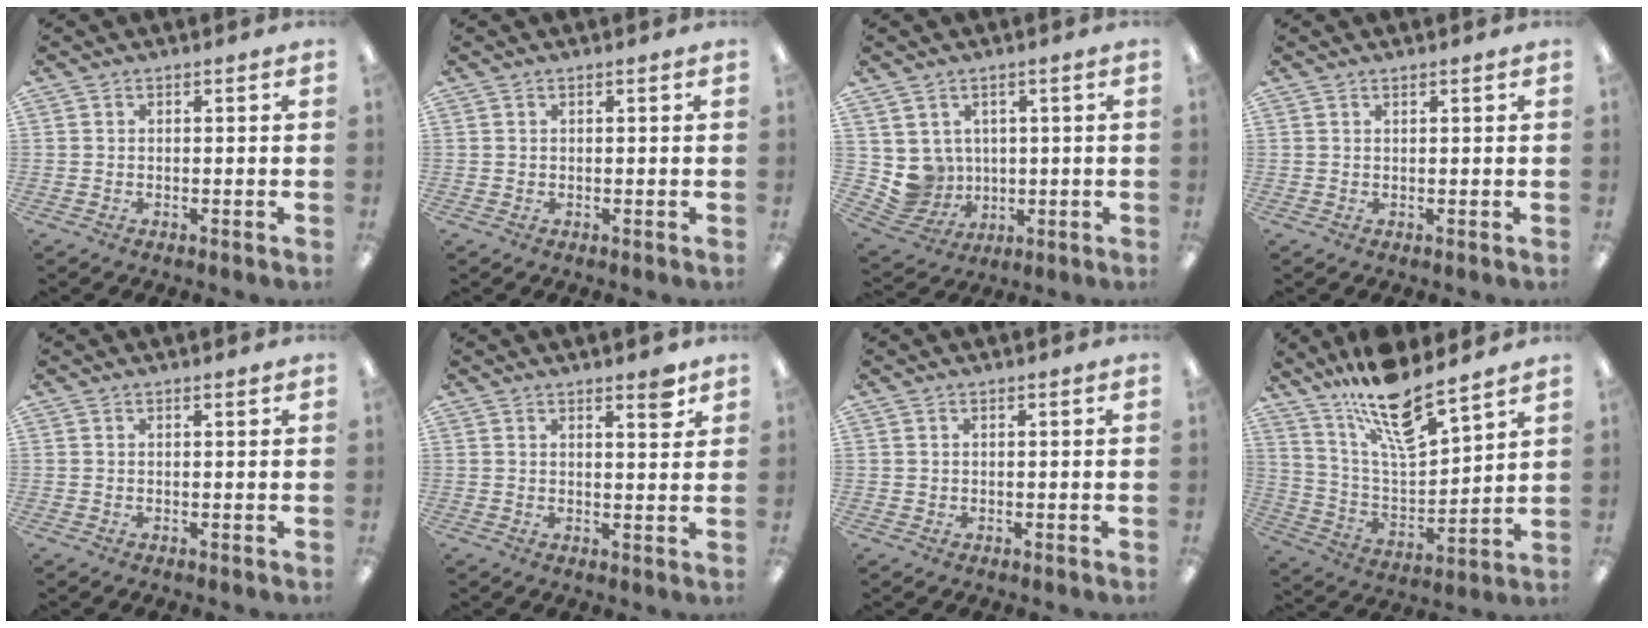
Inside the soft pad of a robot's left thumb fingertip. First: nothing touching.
{"total": 0.0}
{"total": 6.8, "force": [2.3, 6.4, 0.4], "torque": [-0.042, -0.020, 0.053]}
{"total": 0.6, "force": [0.6, 0.0, 0.3], "torque": [-0.006, 0.001, 0.010]}
{"total": 0.5, "force": [0.4, 0.0, 0.3], "torque": [-0.006, 0.001, 0.008]}
{"total": 4.2, "force": [3.2, 1.0, 2.5], "torque": [-0.026, -0.020, 0.049]}
{"total": 0.5, "force": [0.4, 0.3, 0.0], "torque": [0.000, 0.003, 0.007]}
{"total": 16.2, "force": [12.8, 4.1, 9.1], "torque": [-0.165, -0.081, 0.217]}